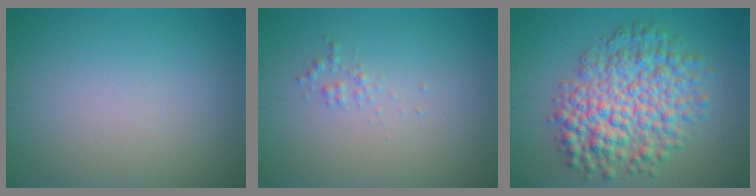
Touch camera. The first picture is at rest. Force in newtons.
{"total": 0.7, "press": 0.7, "slide": 0.0}
{"total": 8.5, "press": 8.5, "slide": 0.2}